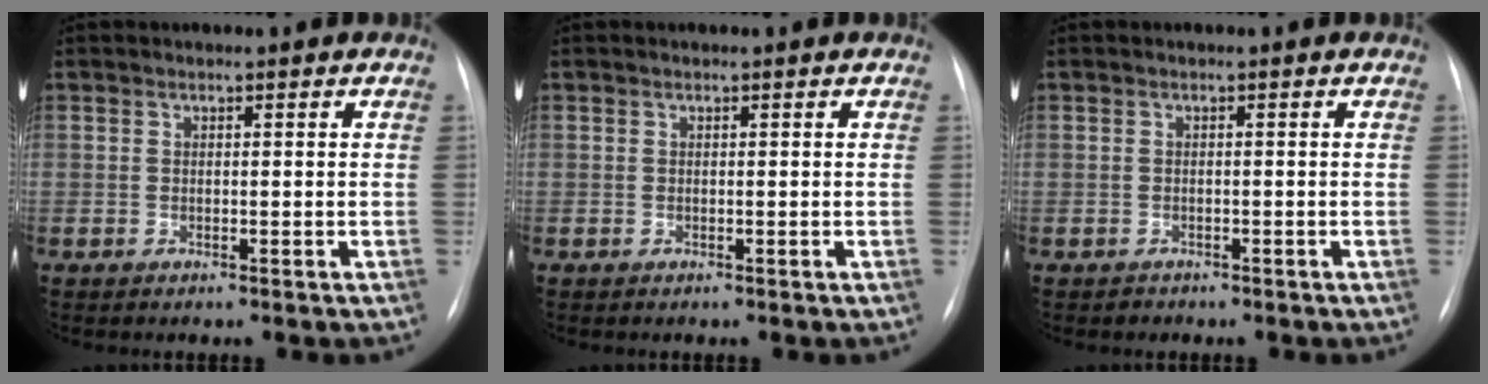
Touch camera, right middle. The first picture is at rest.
{"total": 0.0}
{"total": 0.9, "force": [-0.7, 0.5, -0.1], "torque": [-0.003, 0.001, -0.013]}